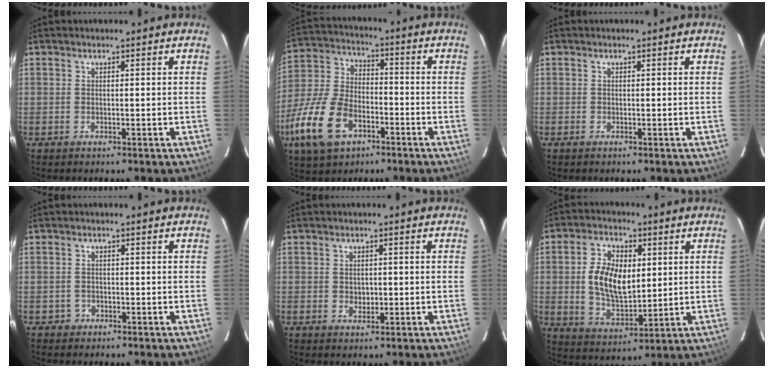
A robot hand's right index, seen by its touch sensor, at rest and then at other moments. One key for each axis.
{"total": 16.4, "fx": -8.1, "fy": 9.2, "fz": 10.9, "tx": -0.260, "ty": -0.004, "tz": -0.151}
{"total": 0.0}
{"total": 1.4, "fx": -0.9, "fy": 1.1, "fz": 0.0, "tx": 0.000, "ty": 0.006, "tz": -0.011}
{"total": 1.9, "fx": -0.2, "fy": 1.6, "fz": 1.1, "tx": -0.016, "ty": 0.004, "tz": 0.000}
{"total": 11.6, "fx": 1.6, "fy": 6.6, "fz": 9.4, "tx": -0.181, "ty": 0.008, "tz": 0.038}